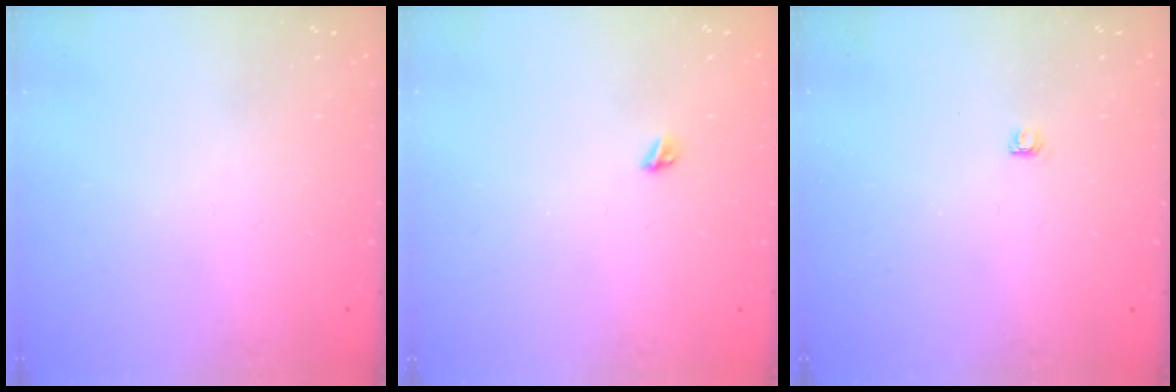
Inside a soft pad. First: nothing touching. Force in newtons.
{"total": 3.9, "press": 3.8, "slide": 0.5}
{"total": 2.8, "press": 2.8, "slide": 0.4}